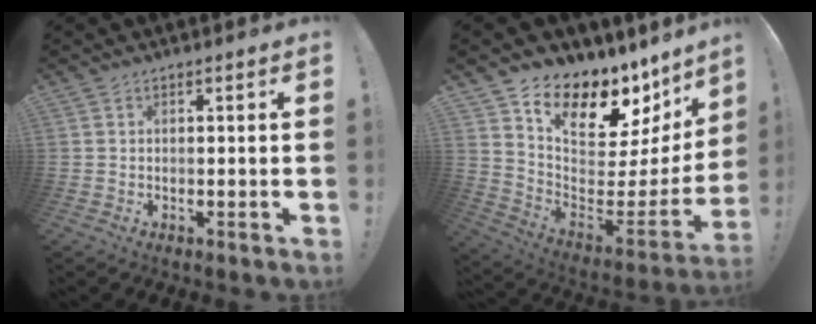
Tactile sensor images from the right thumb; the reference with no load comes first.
{"total": 12.4, "force": [8.9, 6.7, 5.4], "torque": [-0.087, -0.086, 0.162]}